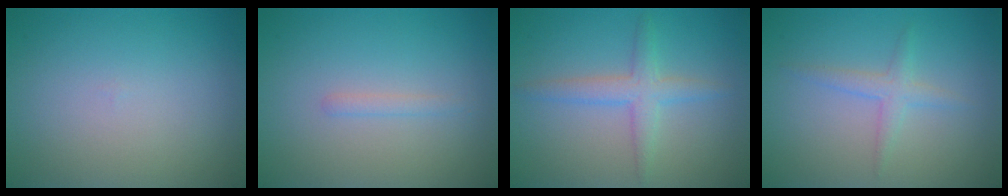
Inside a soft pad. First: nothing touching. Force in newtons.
{"total": 0.8, "press": 0.8, "slide": 0.0}
{"total": 2.7, "press": 2.7, "slide": 0.0}
{"total": 1.8, "press": 1.8, "slide": 0.1}